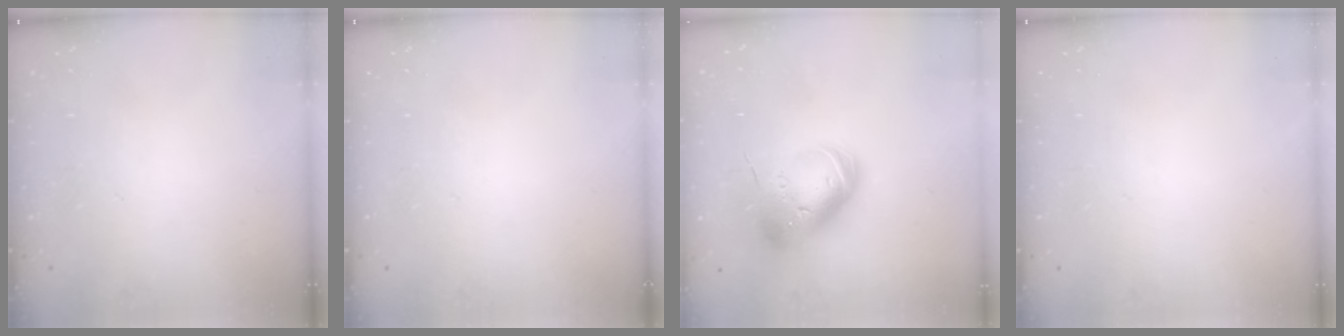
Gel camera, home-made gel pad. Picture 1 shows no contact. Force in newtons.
{"total": 0.0}
{"total": 18.2, "press": 18.0, "slide": 2.6}
{"total": 0.0}